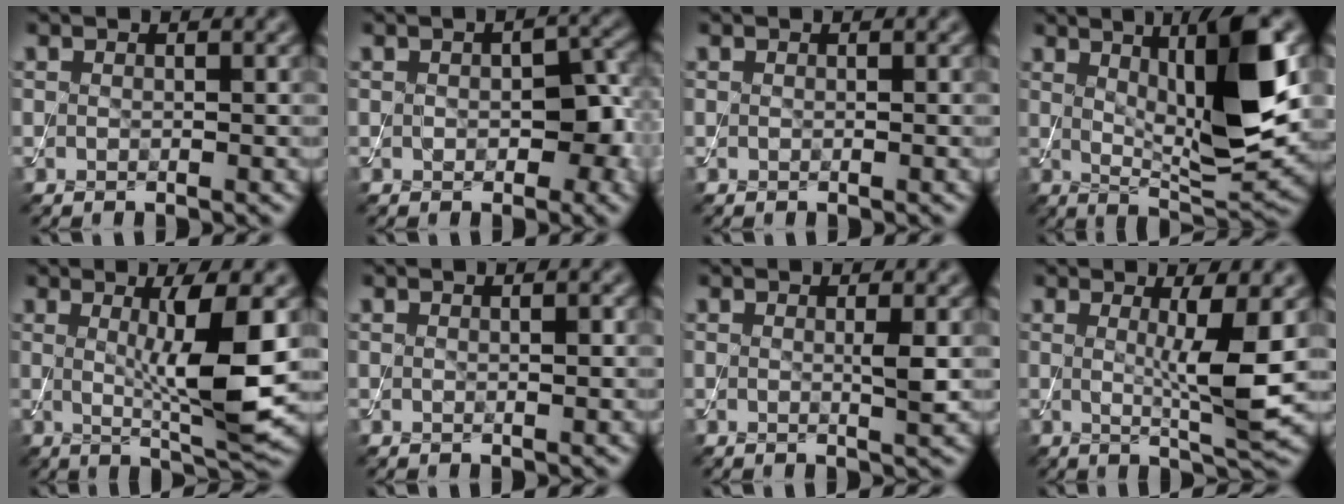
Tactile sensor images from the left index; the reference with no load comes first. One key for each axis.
{"total": 4.3, "fx": -0.3, "fy": 2.6, "fz": 3.5, "tx": -0.050, "ty": -0.003, "tz": -0.002}
{"total": 0.0}
{"total": 9.5, "fx": 2.4, "fy": 2.0, "fz": 9.0, "tx": -0.135, "ty": -0.015, "tz": 0.050}
{"total": 6.9, "fx": 0.5, "fy": 1.0, "fz": 6.8, "tx": -0.111, "ty": -0.014, "tz": 0.015}
{"total": 0.6, "fx": 0.1, "fy": 0.1, "fz": 0.6, "tx": -0.008, "ty": 0.001, "tz": 0.001}
{"total": 1.4, "fx": 0.2, "fy": 0.0, "fz": 1.4, "tx": -0.023, "ty": -0.001, "tz": 0.000}
{"total": 4.8, "fx": 0.5, "fy": 0.6, "fz": 4.7, "tx": -0.073, "ty": -0.013, "tz": 0.010}